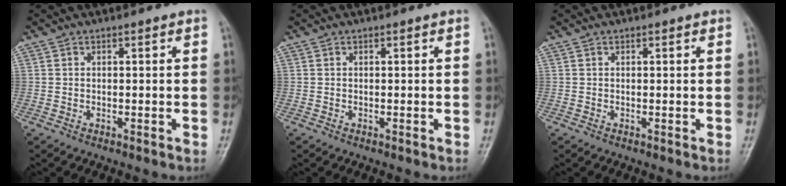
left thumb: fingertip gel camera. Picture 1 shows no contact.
{"total": 0.0}
{"total": 0.0}